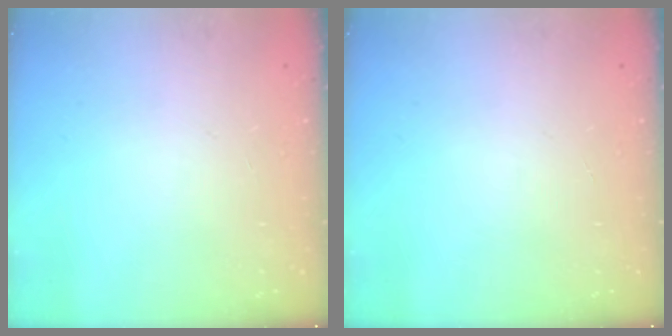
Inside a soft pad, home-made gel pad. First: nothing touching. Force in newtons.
{"total": 0.0}